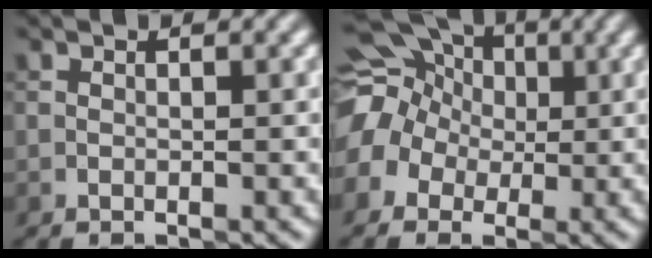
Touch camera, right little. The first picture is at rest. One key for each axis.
{"total": 13.8, "fx": 1.0, "fy": 12.3, "fz": 6.0, "tx": -0.136, "ty": 0.032, "tz": -0.033}